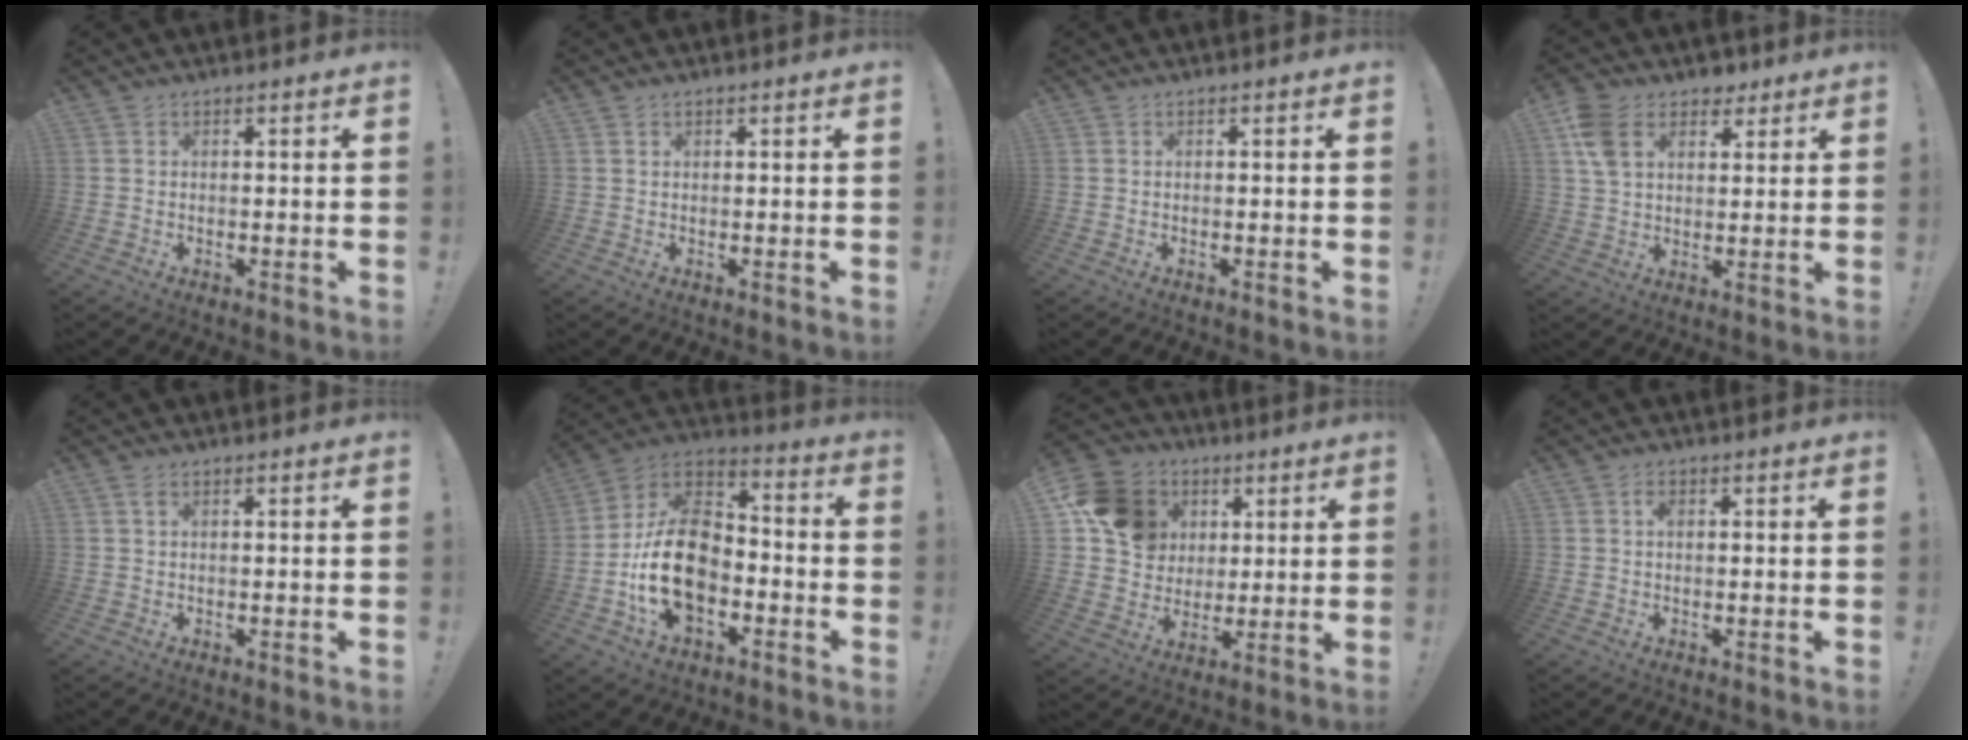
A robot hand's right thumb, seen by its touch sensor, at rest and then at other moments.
{"total": 0.5, "force": [0.4, 0.3, 0.2], "torque": [0.000, -0.002, 0.007]}
{"total": 0.0}
{"total": 10.2, "force": [5.5, 6.8, 5.3], "torque": [-0.111, -0.010, 0.110]}
{"total": 1.4, "force": [0.6, 0.6, 1.2], "torque": [-0.021, 0.001, 0.010]}
{"total": 19.9, "force": [-5.2, 13.8, 13.4], "torque": [-0.224, 0.038, -0.078]}
{"total": 15.0, "force": [4.8, 12.8, 6.0], "torque": [-0.074, -0.007, 0.102]}
{"total": 1.5, "force": [0.3, 0.9, 1.1], "torque": [-0.020, 0.005, 0.002]}